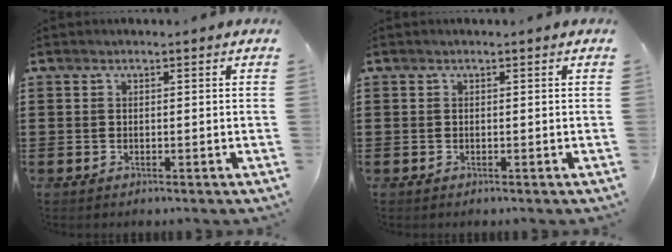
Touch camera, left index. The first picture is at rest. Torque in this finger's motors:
{"motor_torque": [-0.01, -0.01, 0.00, 0.00]}